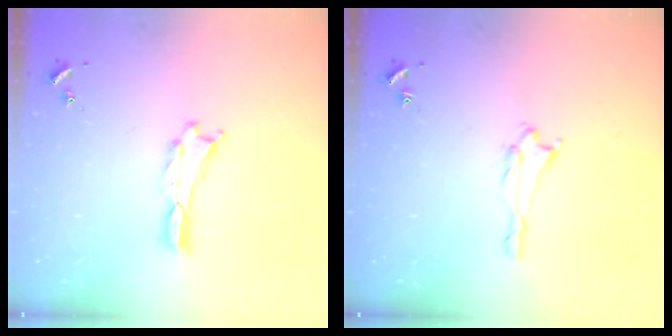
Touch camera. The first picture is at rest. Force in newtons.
{"total": 1.3, "press": 1.3, "slide": 0.1}